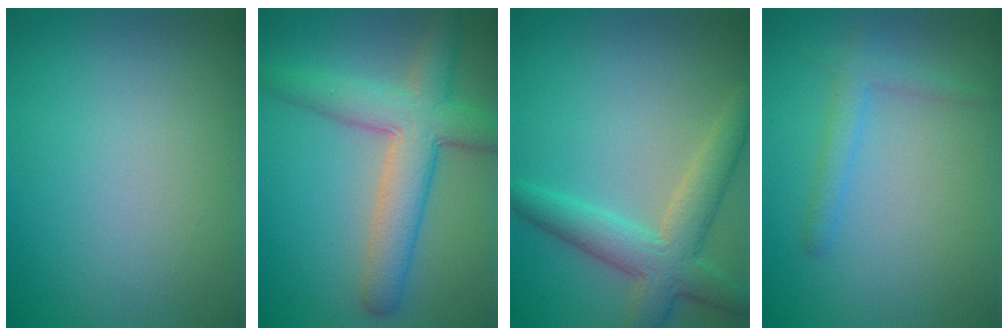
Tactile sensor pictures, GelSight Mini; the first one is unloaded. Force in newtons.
{"total": 6.6, "press": 6.6, "slide": 0.3}
{"total": 5.2, "press": 5.2, "slide": 0.2}
{"total": 1.9, "press": 1.9, "slide": 0.1}